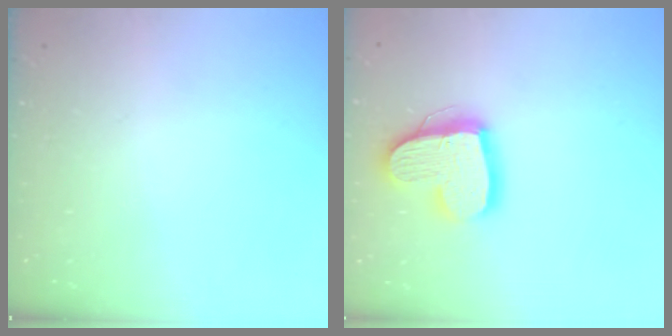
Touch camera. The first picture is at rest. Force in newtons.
{"total": 16.0, "press": 16.0, "slide": 1.5}